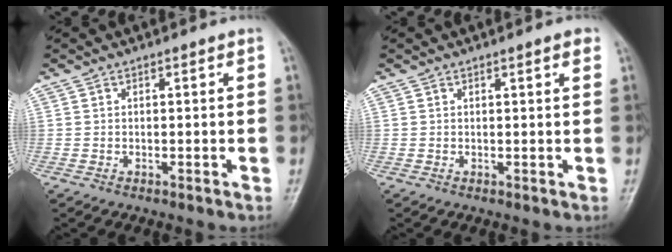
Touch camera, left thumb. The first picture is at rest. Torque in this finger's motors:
{"motor_torque": [-0.04, -0.04, 0.09, 0.10, 0.03]}